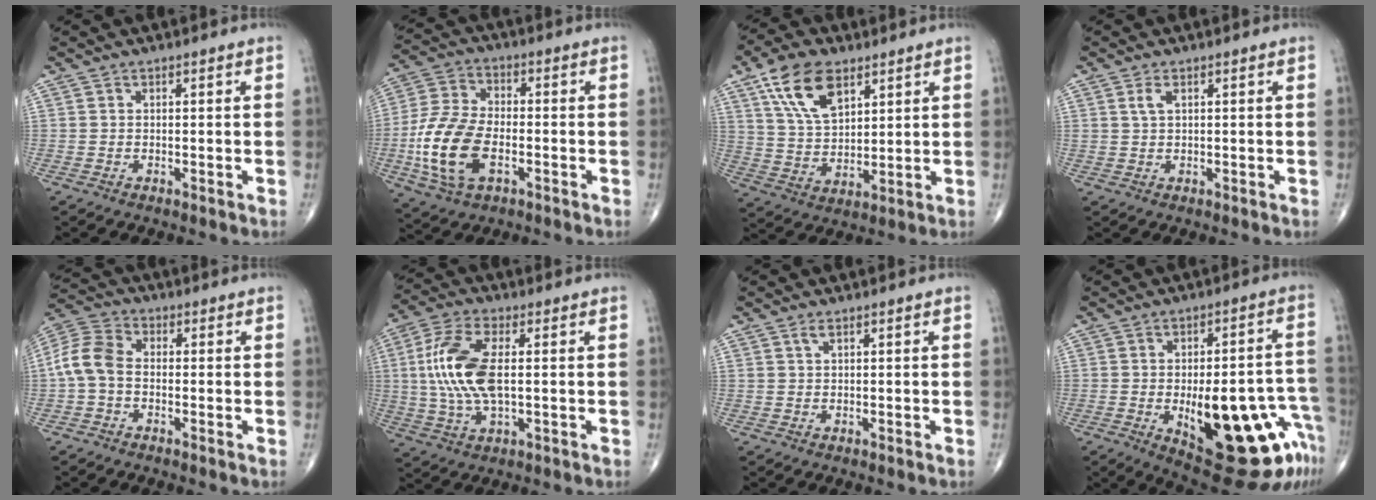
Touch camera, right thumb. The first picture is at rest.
{"total": 15.1, "force": [-3.8, 8.4, 11.9], "torque": [-0.250, 0.012, -0.072]}
{"total": 12.6, "force": [6.7, 6.7, 8.4], "torque": [-0.135, -0.022, 0.130]}
{"total": 1.9, "force": [0.8, 0.9, 1.5], "torque": [-0.033, 0.004, 0.020]}
{"total": 7.8, "force": [-0.9, 5.3, 5.7], "torque": [-0.115, 0.022, -0.032]}
{"total": 13.4, "force": [0.9, 5.9, 12.0], "torque": [-0.267, 0.006, 0.018]}
{"total": 0.9, "force": [0.6, 0.3, 0.7], "torque": [-0.016, 0.004, 0.013]}
{"total": 24.9, "force": [-8.7, 9.4, 21.4], "torque": [-0.213, 0.028, -0.091]}